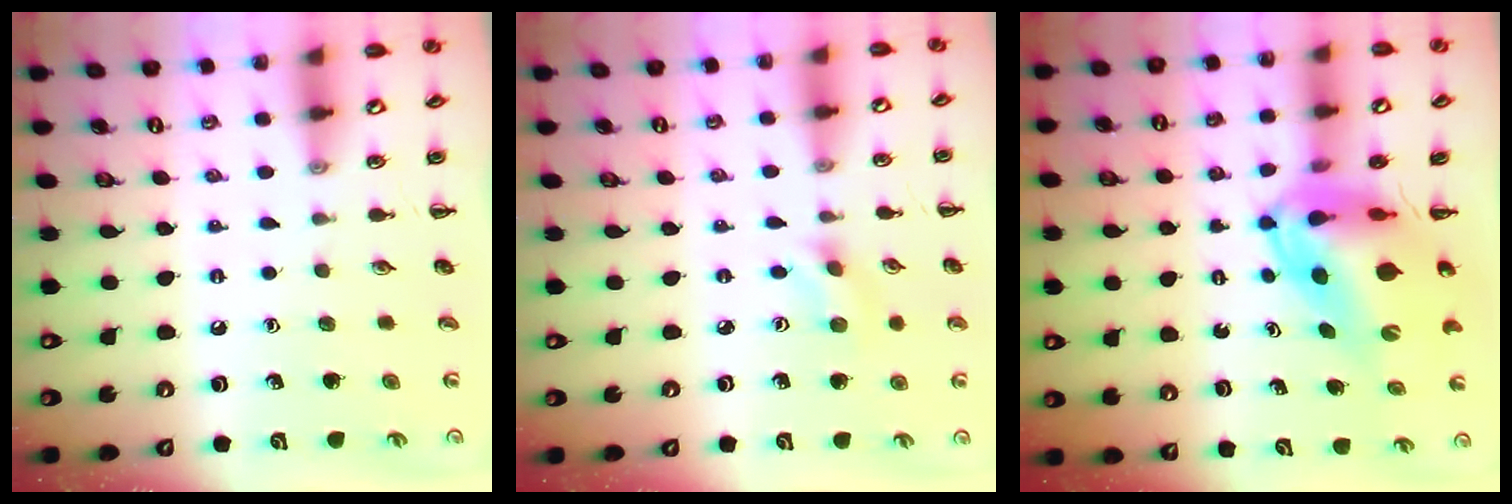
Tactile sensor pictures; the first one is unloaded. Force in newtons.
{"total": 1.9, "press": 1.7, "slide": 0.8}
{"total": 9.1, "press": 8.8, "slide": 2.5}